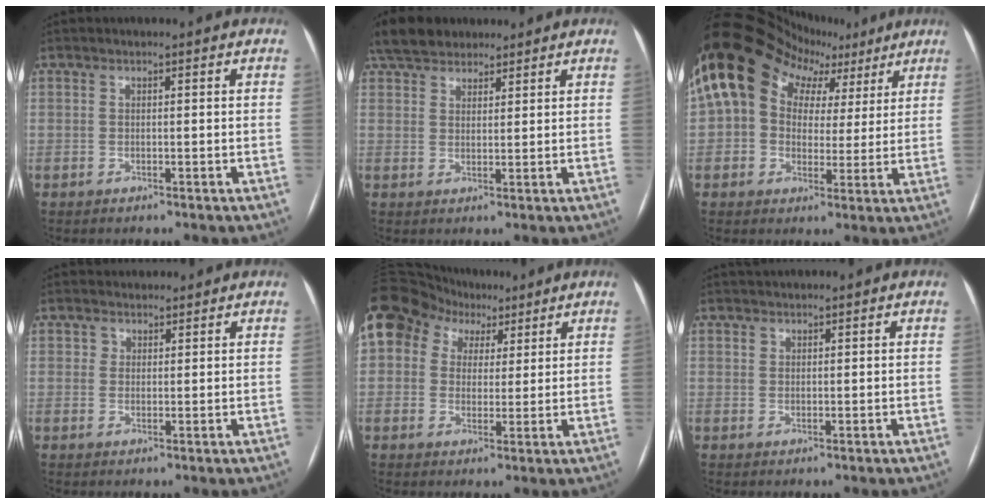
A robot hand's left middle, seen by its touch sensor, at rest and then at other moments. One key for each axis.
{"total": 8.1, "fx": 6.5, "fy": 3.8, "fz": 3.0, "tx": -0.054, "ty": 0.034, "tz": 0.118}
{"total": 18.0, "fx": 7.6, "fy": 13.5, "fz": 9.2, "tx": -0.170, "ty": 0.091, "tz": 0.126}
{"total": 2.5, "fx": 2.0, "fy": 1.5, "fz": -0.3, "tx": 0.017, "ty": 0.011, "tz": 0.027}
{"total": 21.2, "fx": 10.2, "fy": 16.3, "fz": 9.0, "tx": -0.257, "ty": 0.101, "tz": 0.191}
{"total": 1.9, "fx": 1.8, "fy": 0.6, "fz": 0.3, "tx": -0.002, "ty": 0.015, "tz": 0.032}